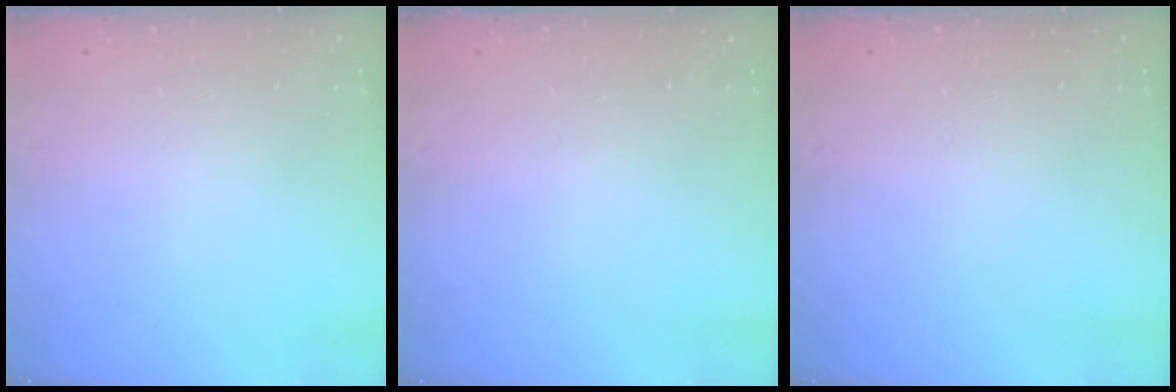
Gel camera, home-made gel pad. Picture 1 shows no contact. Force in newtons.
{"total": 0.0}
{"total": 0.0}